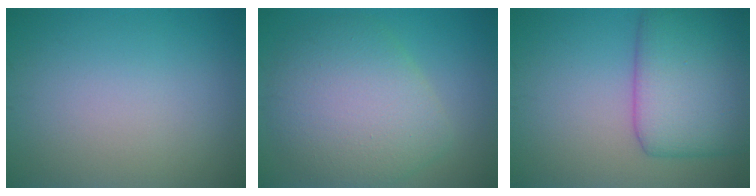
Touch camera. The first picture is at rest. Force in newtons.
{"total": 7.5, "press": 7.5, "slide": 0.2}
{"total": 8.3, "press": 8.3, "slide": 0.2}